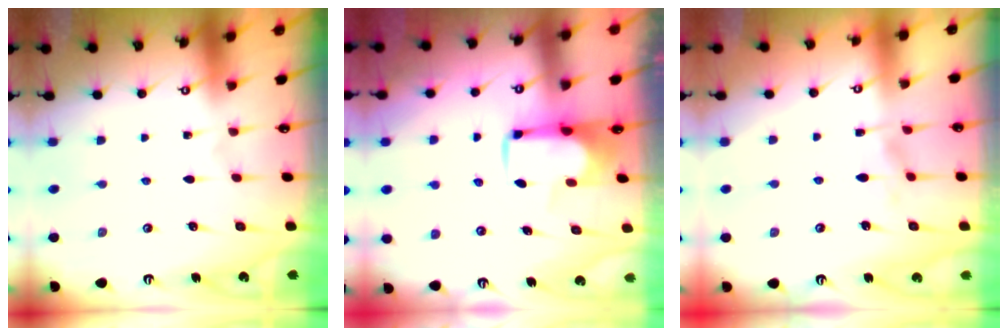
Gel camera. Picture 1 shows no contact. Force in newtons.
{"total": 1.7, "press": 1.6, "slide": 0.5}
{"total": 2.4, "press": 2.3, "slide": 0.7}